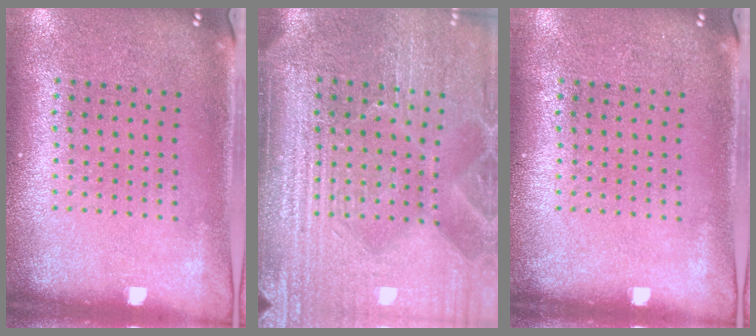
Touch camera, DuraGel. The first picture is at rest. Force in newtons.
{"total": 4.6, "press": 4.1, "slide": 2.2}
{"total": 0.0}